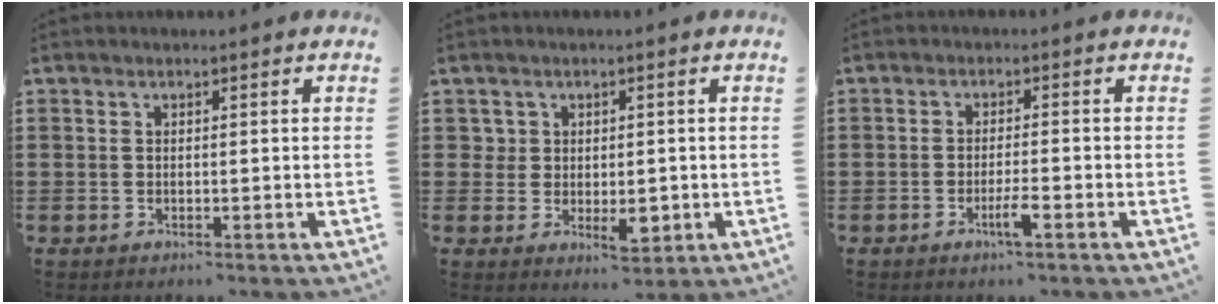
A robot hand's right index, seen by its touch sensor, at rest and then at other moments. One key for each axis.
{"total": 4.0, "fx": 0.1, "fy": 3.2, "fz": 2.4, "tx": -0.042, "ty": 0.007, "tz": 0.003}
{"total": 3.2, "fx": -1.7, "fy": 0.2, "fz": 2.7, "tx": -0.052, "ty": -0.004, "tz": -0.032}